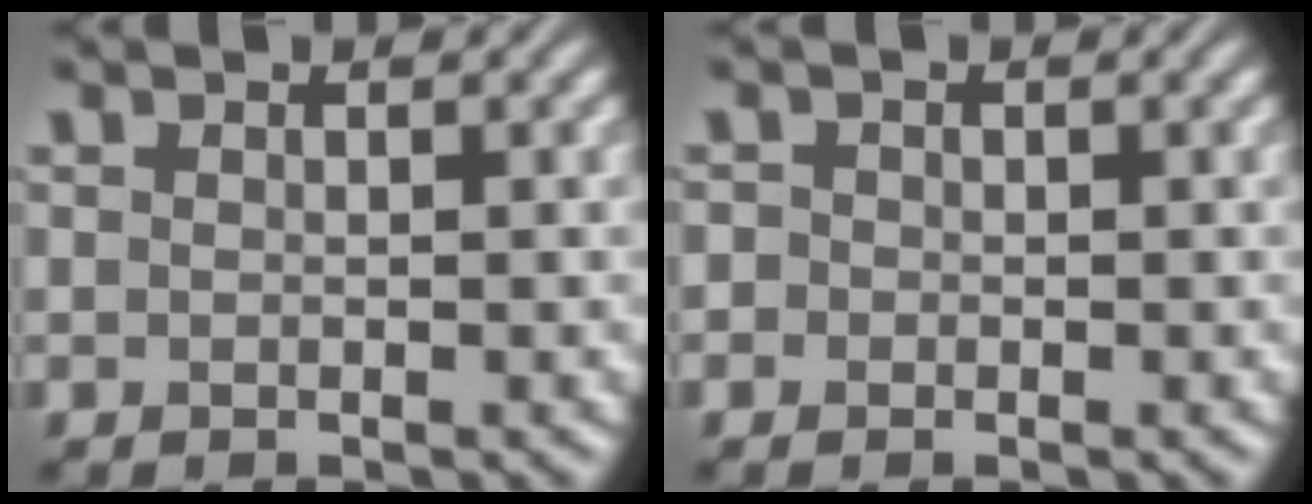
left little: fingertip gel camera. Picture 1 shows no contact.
{"total": 0.7, "force": [-0.3, 0.7, 0.1], "torque": [0.002, -0.004, -0.008]}